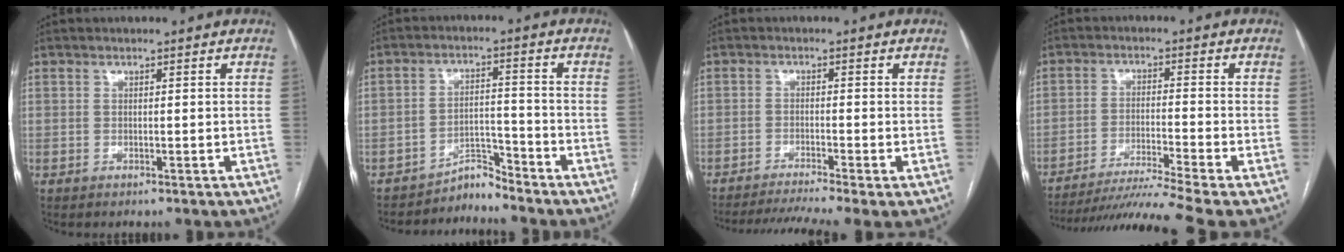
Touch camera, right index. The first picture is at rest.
{"total": 3.8, "force": [-3.7, 0.2, -0.8], "torque": [0.023, 0.012, -0.060]}
{"total": 8.0, "force": [-6.3, -0.8, 4.8], "torque": [-0.073, -0.012, -0.101]}
{"total": 12.6, "force": [-10.7, -3.2, 5.9], "torque": [-0.086, -0.020, -0.174]}